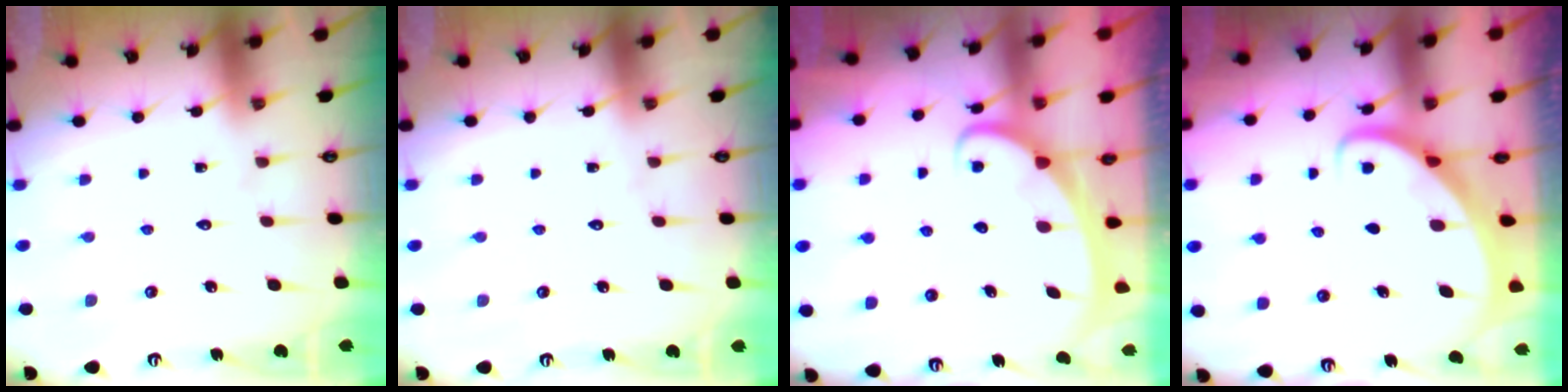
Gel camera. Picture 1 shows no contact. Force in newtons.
{"total": 0.0}
{"total": 2.5, "press": 2.5, "slide": 0.4}
{"total": 2.7, "press": 2.7, "slide": 0.3}